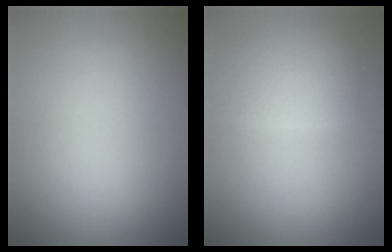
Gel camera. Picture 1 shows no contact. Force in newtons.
{"total": 3.2, "press": 3.2, "slide": 0.1}